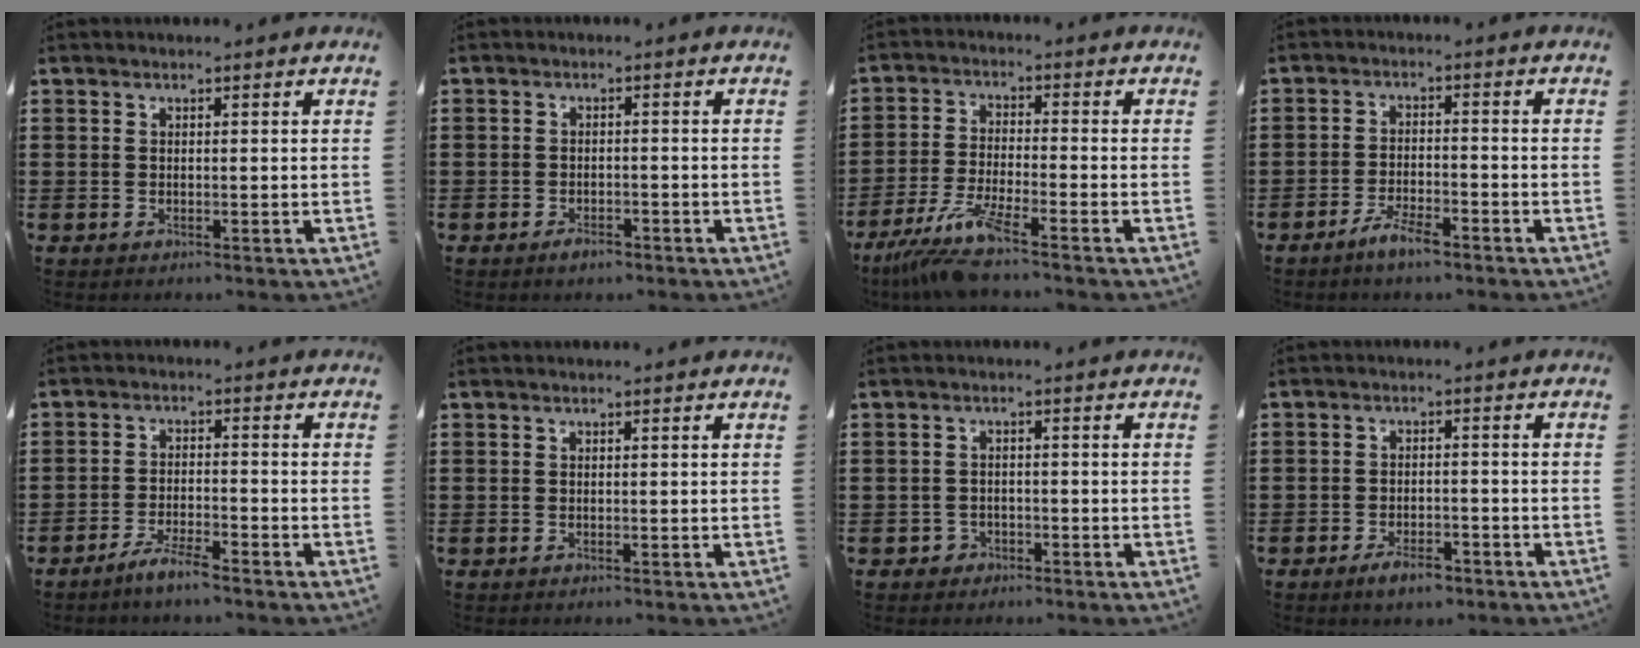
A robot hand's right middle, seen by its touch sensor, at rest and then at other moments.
{"total": 2.1, "force": [-1.8, 1.0, 0.5], "torque": [-0.011, 0.002, -0.035]}
{"total": 7.5, "force": [-5.8, 0.1, 4.7], "torque": [-0.115, -0.025, -0.115]}
{"total": 4.2, "force": [-3.4, 0.9, 2.4], "torque": [-0.052, 0.003, -0.066]}
{"total": 4.0, "force": [-3.5, 0.3, 1.9], "torque": [-0.039, 0.001, -0.067]}
{"total": 0.0}
{"total": 1.8, "force": [-1.5, 1.0, 0.0], "torque": [-0.006, 0.002, -0.035]}
{"total": 3.6, "force": [-2.9, 1.4, 1.5], "torque": [-0.023, 0.010, -0.055]}